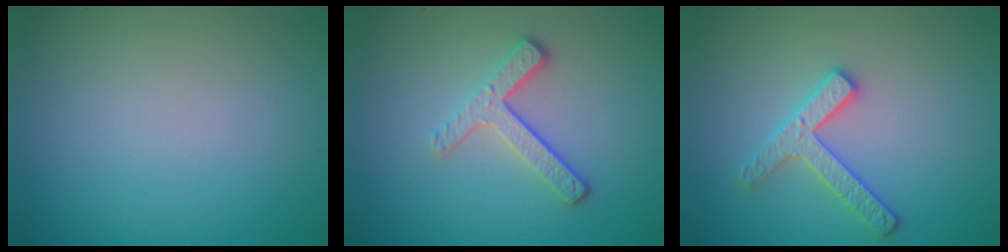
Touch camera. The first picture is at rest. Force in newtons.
{"total": 3.4, "press": 2.5, "slide": 2.3}
{"total": 2.6, "press": 2.6, "slide": 0.4}